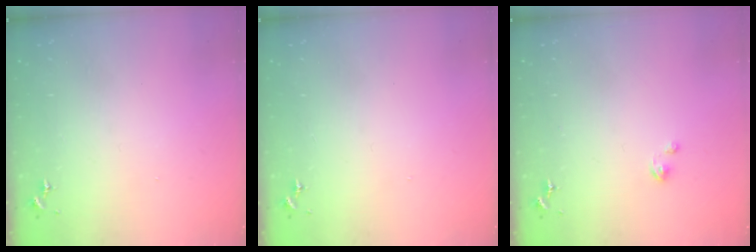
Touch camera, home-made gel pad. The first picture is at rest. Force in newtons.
{"total": 0.0}
{"total": 1.1, "press": 1.1, "slide": 0.2}